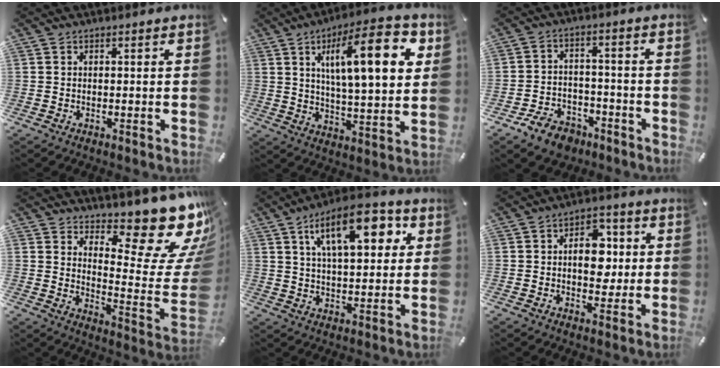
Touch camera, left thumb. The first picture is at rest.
{"total": 20.4, "force": [7.5, 6.8, 17.6], "torque": [-0.272, -0.013, 0.110]}
{"total": 8.3, "force": [-5.8, 5.2, 2.8], "torque": [-0.048, 0.044, -0.105]}
{"total": 18.7, "force": [13.7, 6.6, 10.9], "torque": [-0.112, -0.130, 0.220]}
{"total": 16.0, "force": [7.2, 7.3, 12.3], "torque": [-0.184, -0.014, 0.115]}
{"total": 9.8, "force": [0.7, 6.6, 7.2], "torque": [-0.090, 0.002, 0.008]}